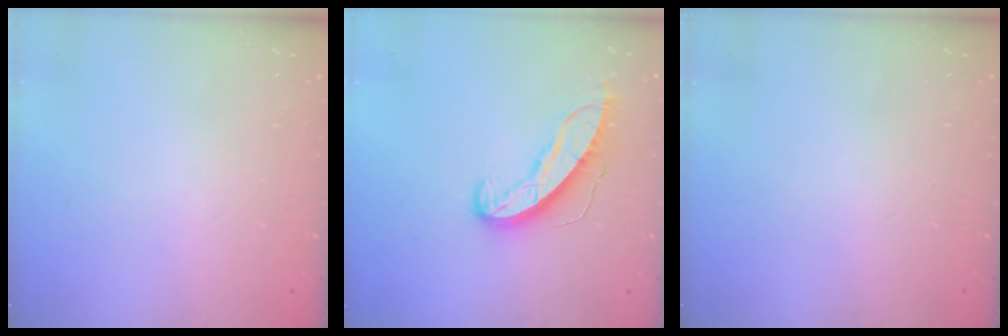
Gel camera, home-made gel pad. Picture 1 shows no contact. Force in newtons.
{"total": 9.6, "press": 9.6, "slide": 0.2}
{"total": 0.0}